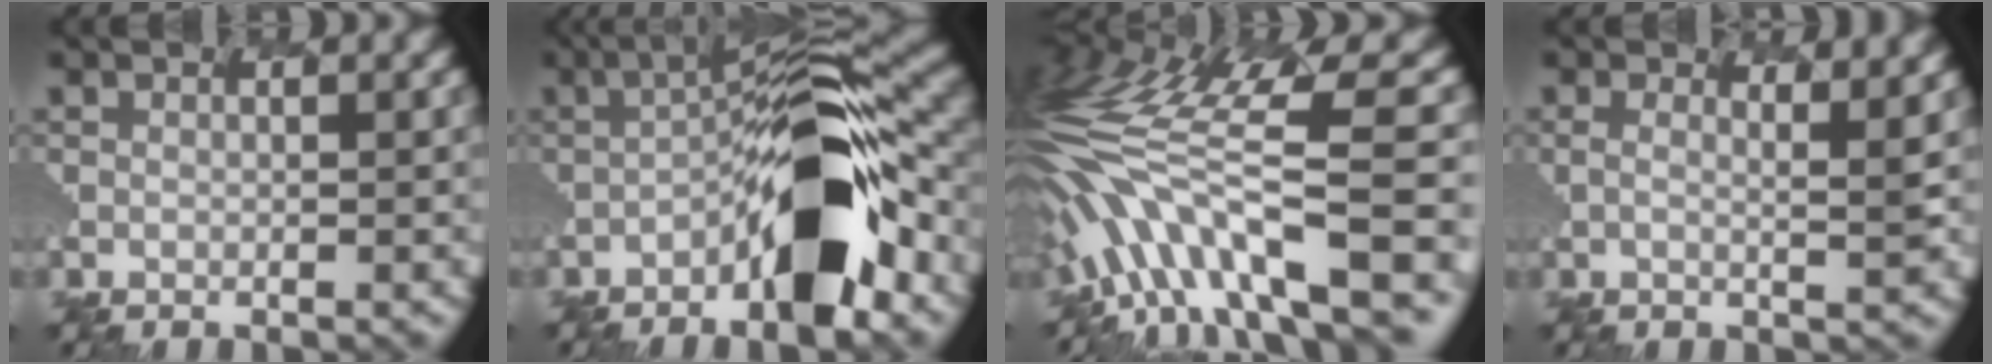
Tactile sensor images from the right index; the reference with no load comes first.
{"total": 9.3, "force": [-4.6, 2.7, 7.6], "torque": [-0.129, 0.026, -0.094]}
{"total": 9.6, "force": [-2.1, 3.7, 8.6], "torque": [-0.184, 0.041, -0.053]}
{"total": 2.0, "force": [1.6, 0.3, 1.2], "torque": [-0.010, 0.031, -0.010]}